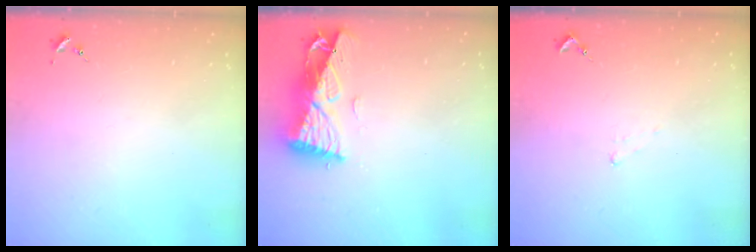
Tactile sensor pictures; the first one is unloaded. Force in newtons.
{"total": 10.7, "press": 10.6, "slide": 1.5}
{"total": 4.5, "press": 4.5, "slide": 0.7}